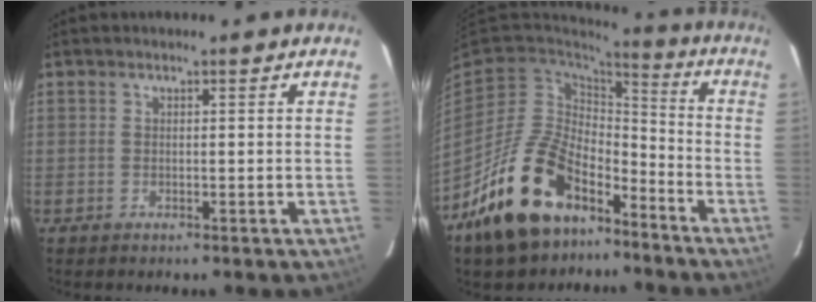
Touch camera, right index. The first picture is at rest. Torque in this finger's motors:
{"motor_torque": [0.65, -0.69, 0.98, 0.19]}